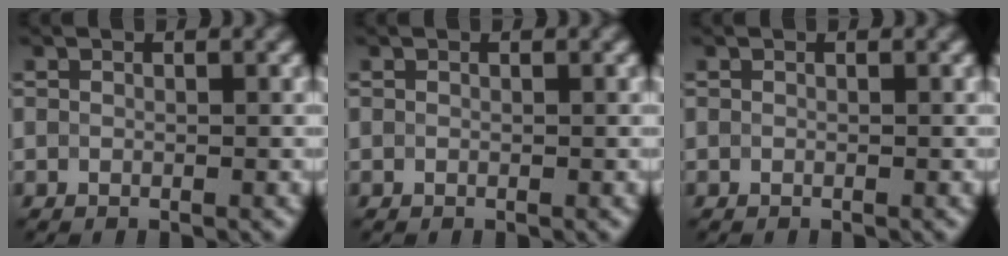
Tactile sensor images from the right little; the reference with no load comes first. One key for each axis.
{"total": 0.0}
{"total": 0.0}